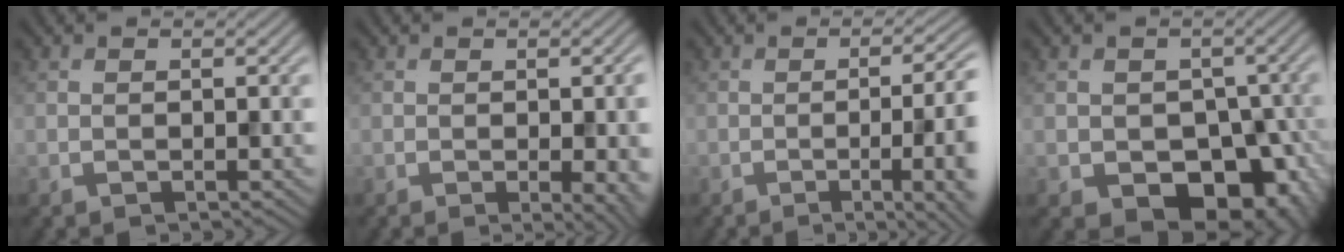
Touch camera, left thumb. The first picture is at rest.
{"total": 5.7, "force": [-1.1, 1.6, 5.4], "torque": [-0.063, -0.008, -0.010]}
{"total": 10.2, "force": [-2.1, 3.3, 9.4], "torque": [-0.099, 0.001, -0.032]}
{"total": 8.8, "force": [-2.9, 6.6, 5.0], "torque": [-0.067, -0.034, -0.035]}